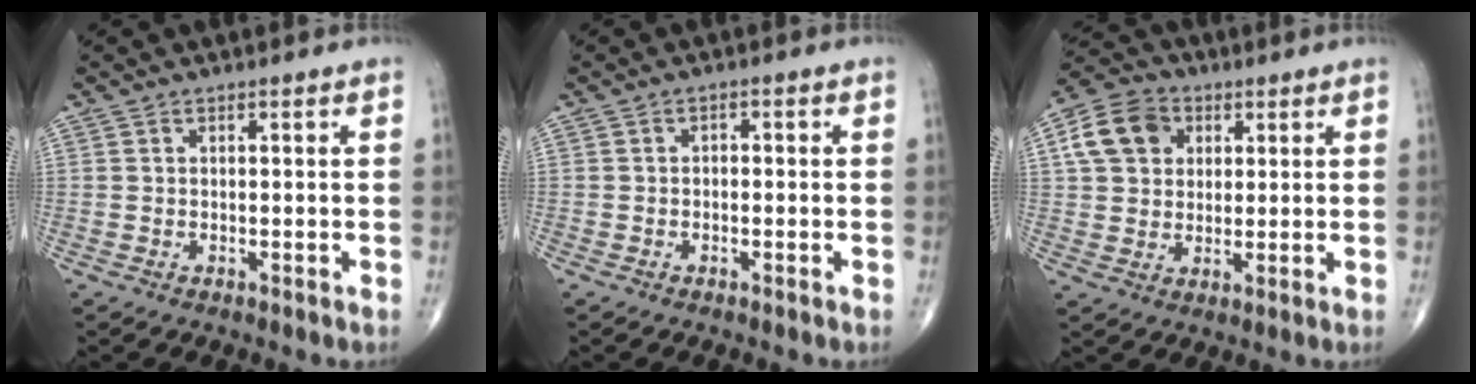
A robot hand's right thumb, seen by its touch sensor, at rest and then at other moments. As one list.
[{"total": 1.2, "force": [-0.3, 0.9, 0.7], "torque": [-0.002, 0.006, -0.008]}, {"total": 10.3, "force": [3.1, 8.2, 5.5], "torque": [-0.084, 0.004, 0.048]}]